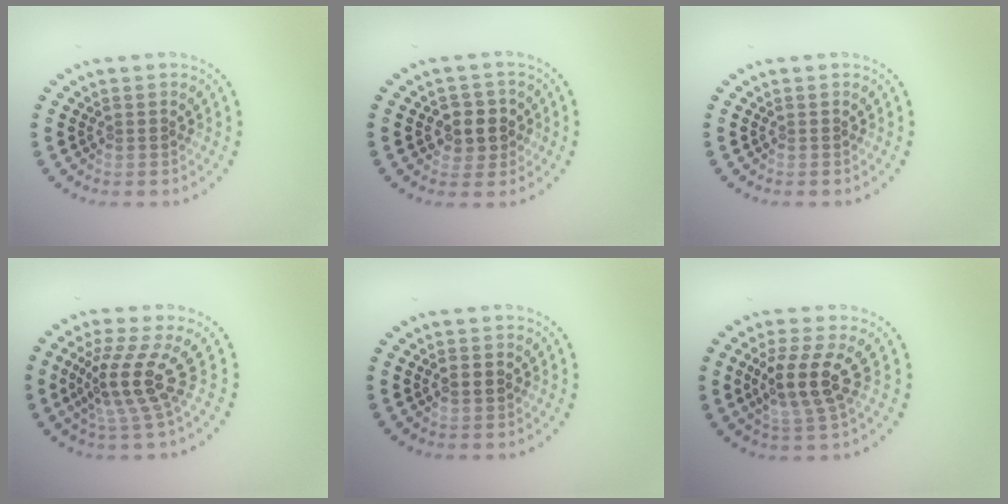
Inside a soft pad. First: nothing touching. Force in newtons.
{"total": 2.8, "press": 2.6, "slide": 1.0}
{"total": 0.0}
{"total": 4.1, "press": 2.8, "slide": 3.1}
{"total": 1.7, "press": 1.7, "slide": 0.2}
{"total": 4.0, "press": 3.5, "slide": 1.9}